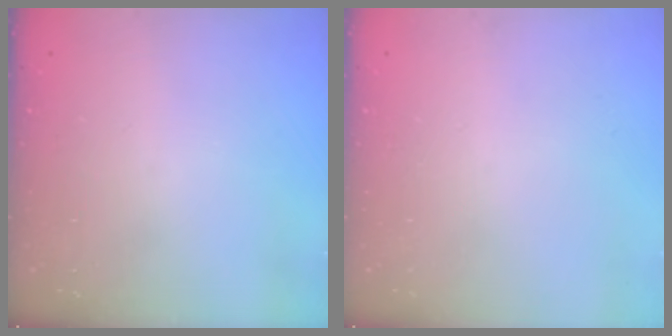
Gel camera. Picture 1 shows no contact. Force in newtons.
{"total": 0.0}